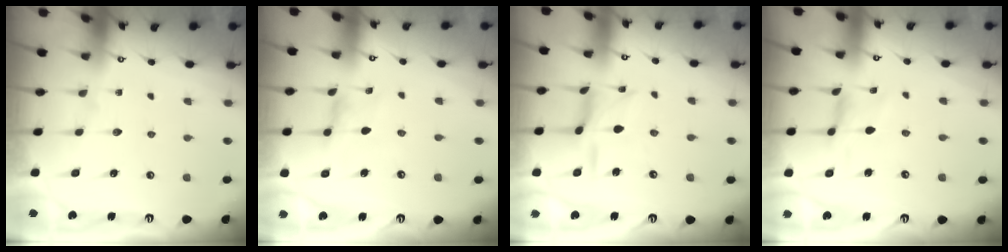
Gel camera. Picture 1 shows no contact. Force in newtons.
{"total": 0.9, "press": 0.8, "slide": 0.3}
{"total": 7.3, "press": 7.3, "slide": 0.4}
{"total": 0.9, "press": 0.9, "slide": 0.3}